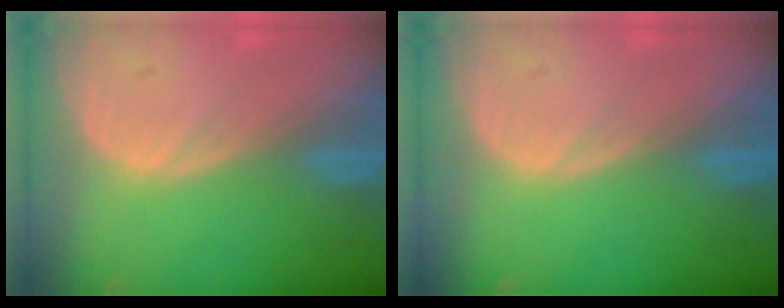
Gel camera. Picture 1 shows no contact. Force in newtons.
{"total": 0.0}